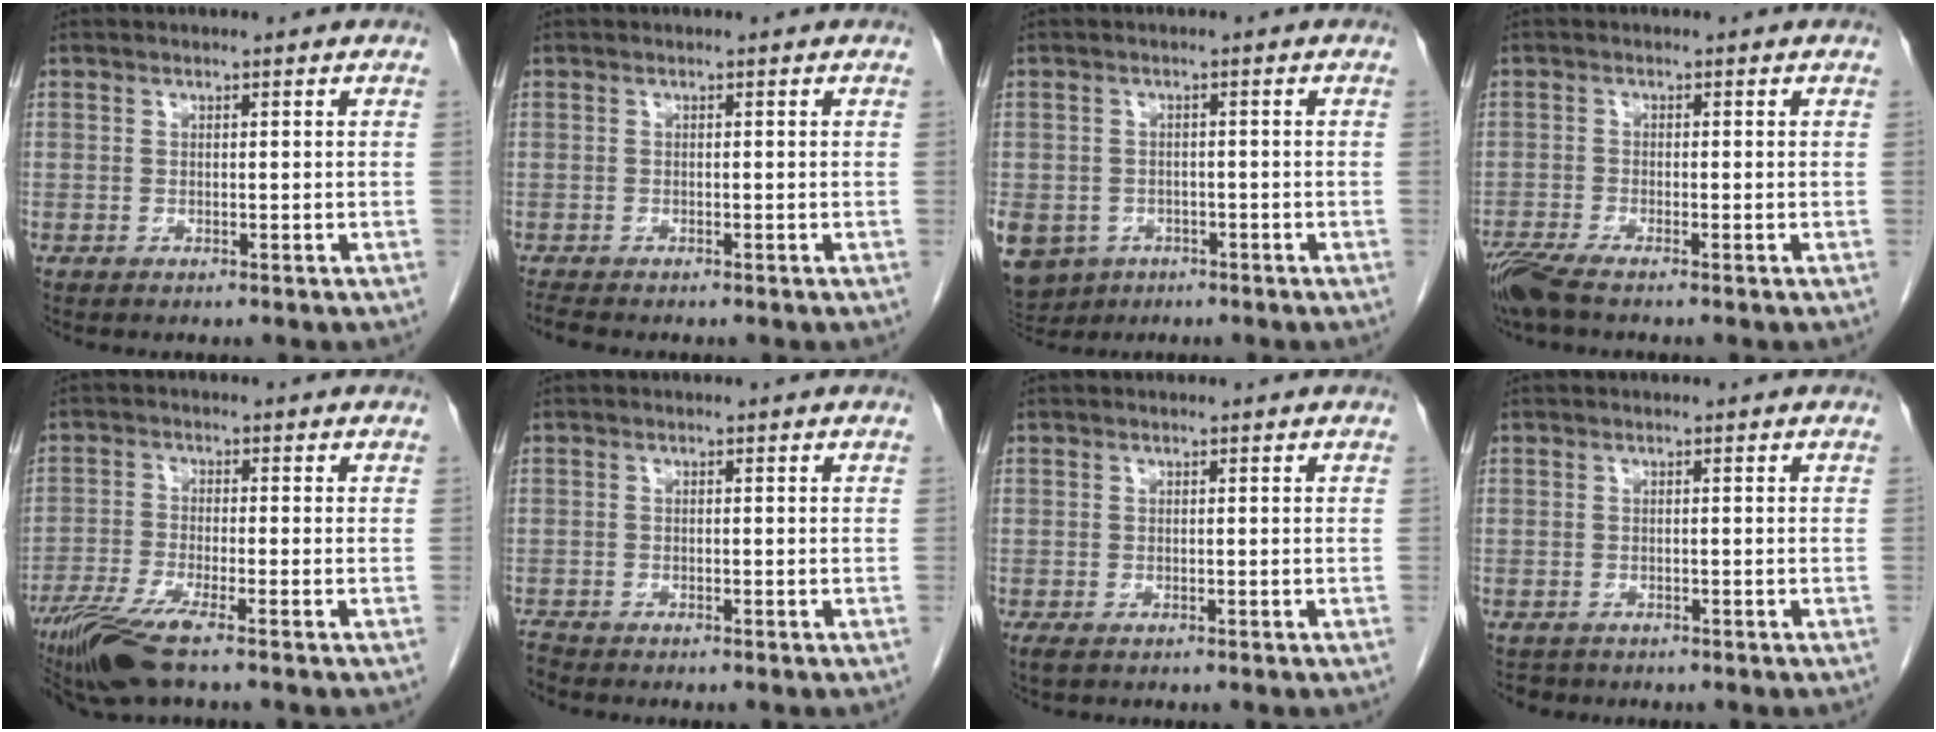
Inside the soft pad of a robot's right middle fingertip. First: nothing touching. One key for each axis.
{"total": 1.8, "fx": -1.7, "fy": 0.2, "fz": 0.7, "tx": -0.018, "ty": -0.006, "tz": -0.027}
{"total": 11.0, "fx": -5.8, "fy": 8.6, "fz": 3.7, "tx": -0.107, "ty": -0.005, "tz": -0.080}
{"total": 4.8, "fx": -3.8, "fy": 0.4, "fz": 2.9, "tx": -0.061, "ty": -0.014, "tz": -0.074}
{"total": 7.4, "fx": -5.4, "fy": 0.1, "fz": 5.1, "tx": -0.101, "ty": -0.020, "tz": -0.103}
{"total": 1.1, "fx": -1.1, "fy": 0.0, "fz": -0.1, "tx": -0.003, "ty": -0.007, "tz": -0.022}
{"total": 1.1, "fx": -0.7, "fy": 0.5, "fz": 0.7, "tx": -0.010, "ty": -0.002, "tz": -0.007}
{"total": 1.2, "fx": -1.1, "fy": 0.6, "fz": -0.1, "tx": -0.010, "ty": -0.002, "tz": -0.017}